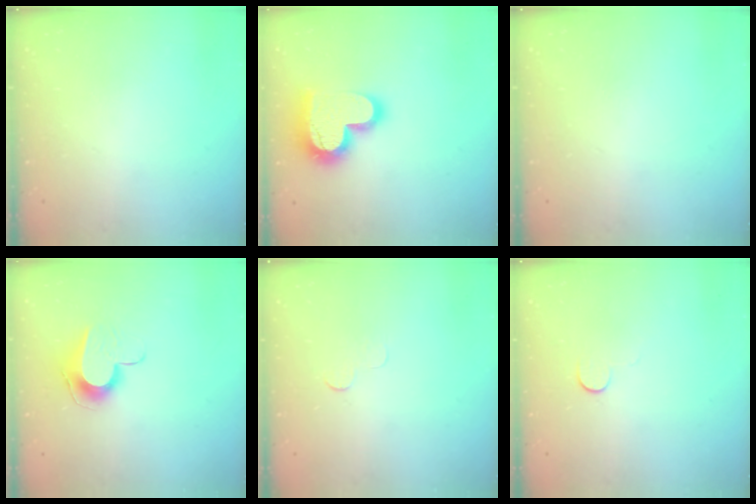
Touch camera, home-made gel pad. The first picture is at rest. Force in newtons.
{"total": 19.4, "press": 19.3, "slide": 1.5}
{"total": 0.0}
{"total": 9.6, "press": 9.6, "slide": 0.1}
{"total": 3.0, "press": 2.9, "slide": 0.3}
{"total": 5.0, "press": 5.0, "slide": 0.5}